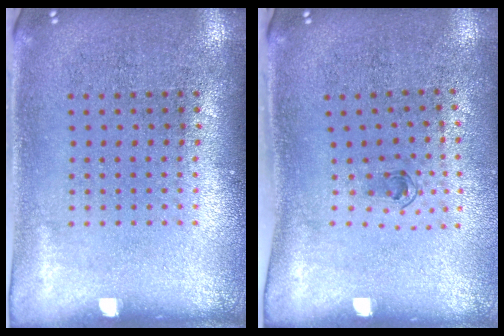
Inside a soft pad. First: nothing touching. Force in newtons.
{"total": 0.7, "press": 0.4, "slide": 0.6}